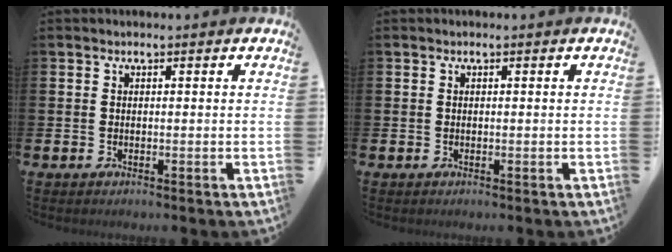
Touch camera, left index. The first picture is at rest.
{"total": 0.0}